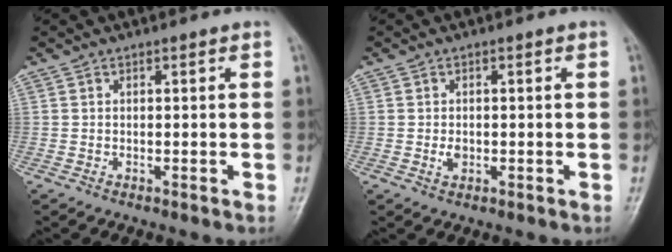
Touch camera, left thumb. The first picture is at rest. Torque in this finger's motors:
{"motor_torque": [-0.04, 0.07, 0.13, 0.06, 0.01]}